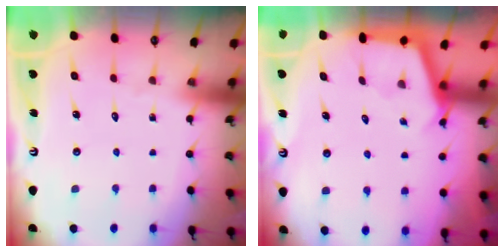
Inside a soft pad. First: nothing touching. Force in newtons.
{"total": 2.9, "press": 2.9, "slide": 0.3}